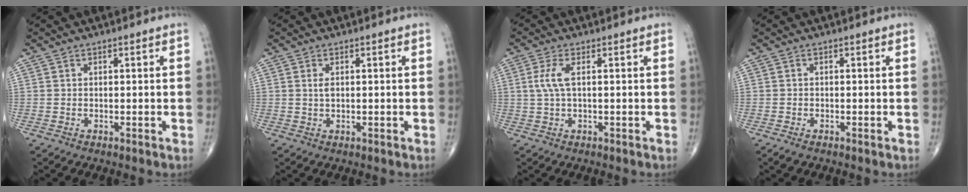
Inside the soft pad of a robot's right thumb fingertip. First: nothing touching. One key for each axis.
{"total": 1.5, "fx": 0.5, "fy": 0.7, "fz": 1.3, "tx": -0.025, "ty": -0.002, "tz": 0.012}
{"total": 3.7, "fx": 0.6, "fy": 1.1, "fz": 3.5, "tx": -0.097, "ty": 0.007, "tz": 0.012}
{"total": 1.5, "fx": -0.8, "fy": 0.6, "fz": 1.0, "tx": -0.022, "ty": -0.003, "tz": -0.017}